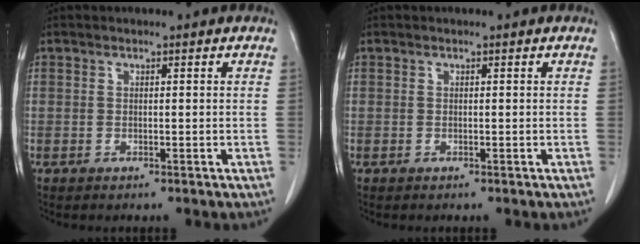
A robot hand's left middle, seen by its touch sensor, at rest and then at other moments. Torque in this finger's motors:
{"motor_torque": [-0.01, 0.01, -0.01, 0.00]}